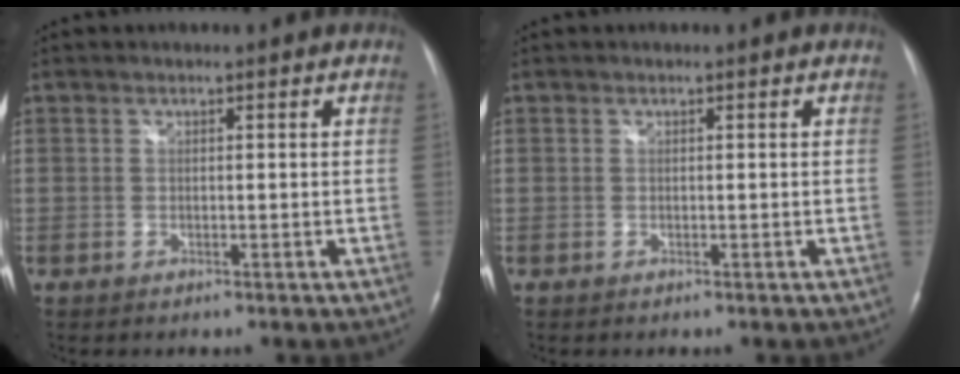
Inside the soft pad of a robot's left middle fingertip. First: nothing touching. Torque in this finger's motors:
{"motor_torque": [-0.08, -0.02, 0.09, 0.00]}